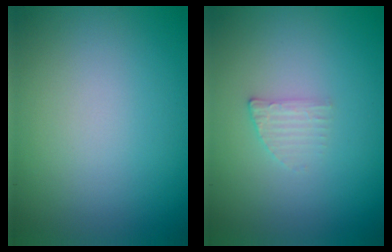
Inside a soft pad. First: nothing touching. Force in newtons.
{"total": 1.2, "press": 1.2, "slide": 0.3}